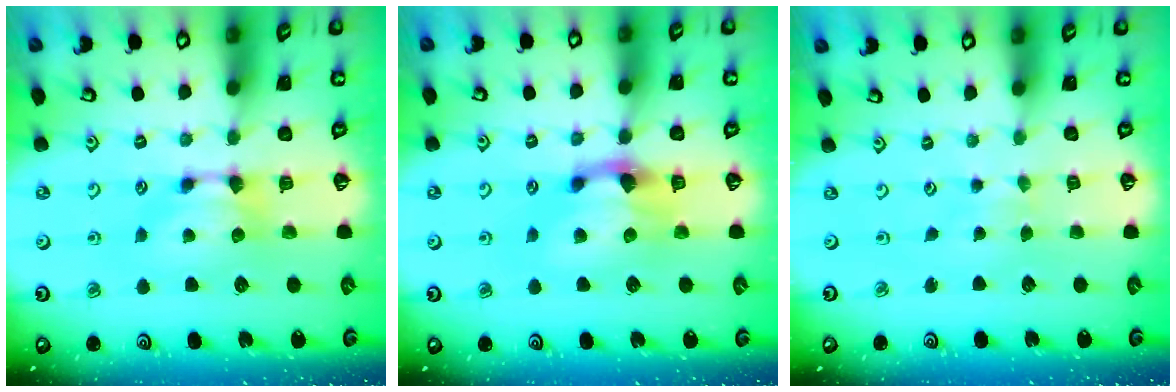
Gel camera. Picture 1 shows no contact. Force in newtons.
{"total": 3.2, "press": 2.5, "slide": 2.0}
{"total": 2.1, "press": 2.1, "slide": 0.1}